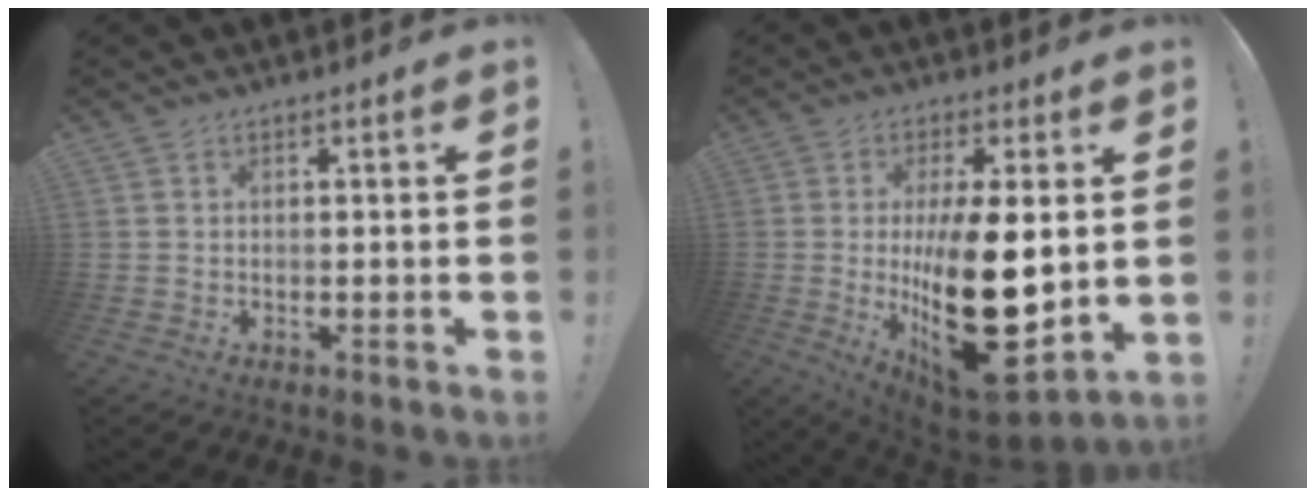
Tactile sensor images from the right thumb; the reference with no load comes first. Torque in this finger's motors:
{"motor_torque": [1.78, 3.23, 1.68, -1.08, 0.33]}